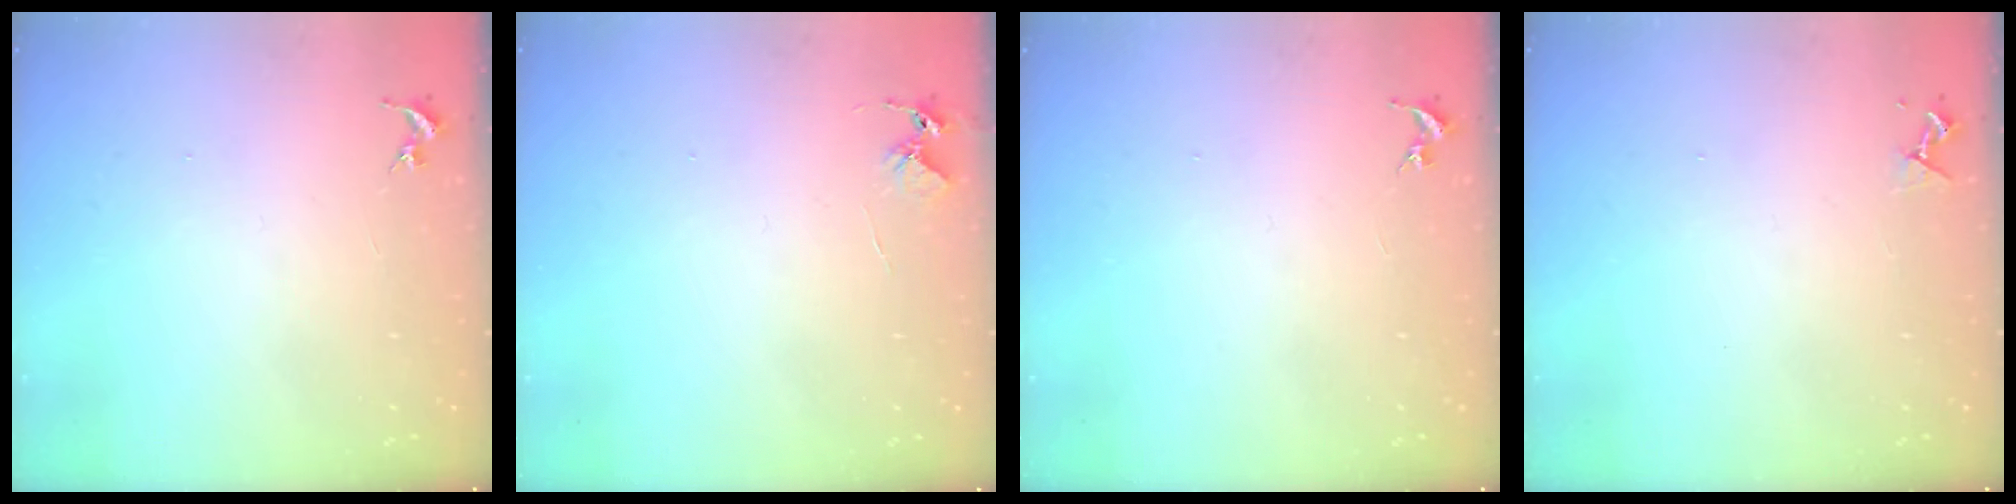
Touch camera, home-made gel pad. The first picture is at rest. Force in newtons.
{"total": 4.9, "press": 4.9, "slide": 0.3}
{"total": 0.0}
{"total": 3.8, "press": 3.7, "slide": 0.6}